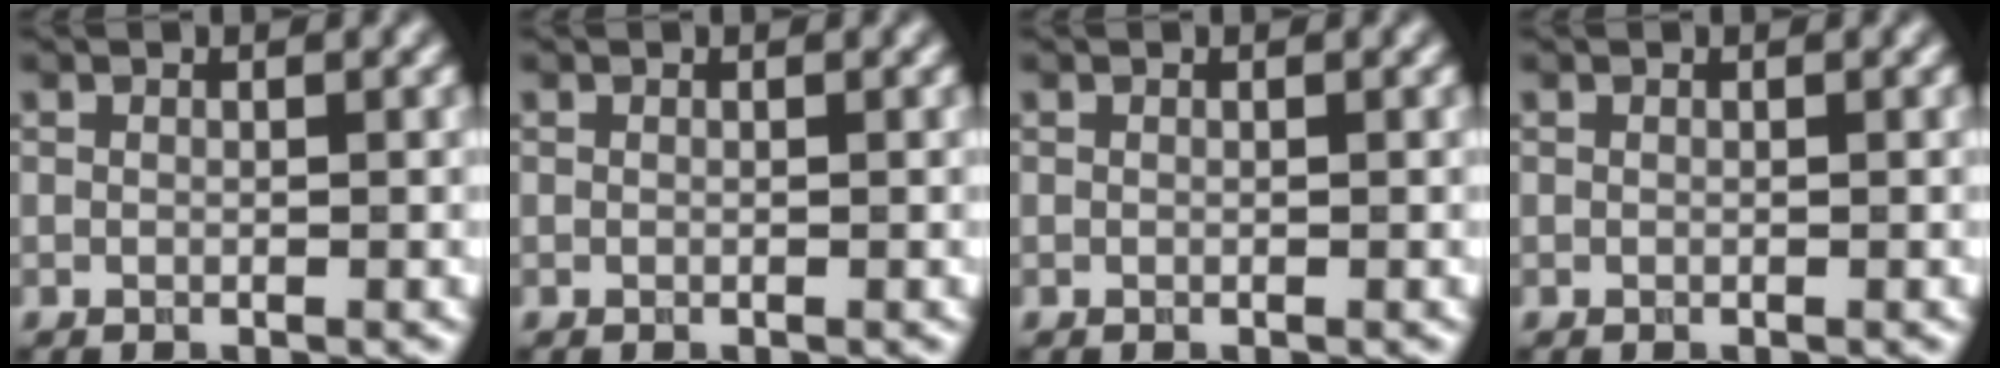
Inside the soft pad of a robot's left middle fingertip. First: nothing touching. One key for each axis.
{"total": 0.0}
{"total": 0.0}
{"total": 0.0}